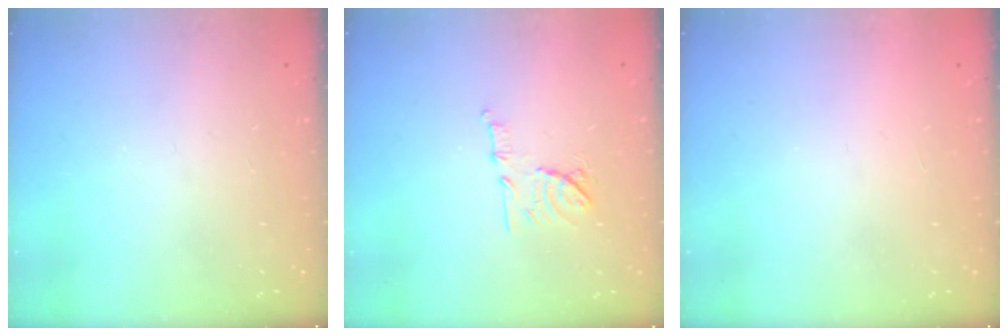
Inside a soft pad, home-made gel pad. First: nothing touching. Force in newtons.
{"total": 9.5, "press": 9.5, "slide": 0.8}
{"total": 1.6, "press": 1.6, "slide": 0.1}